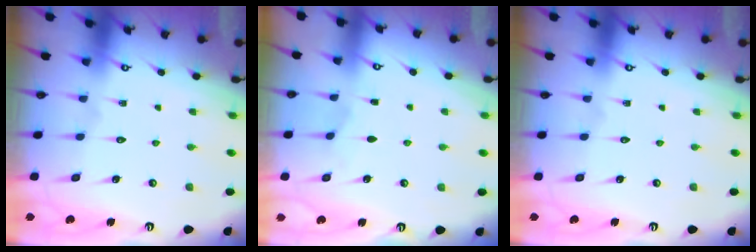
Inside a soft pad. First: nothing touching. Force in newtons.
{"total": 1.4, "press": 1.3, "slide": 0.2}
{"total": 0.0}